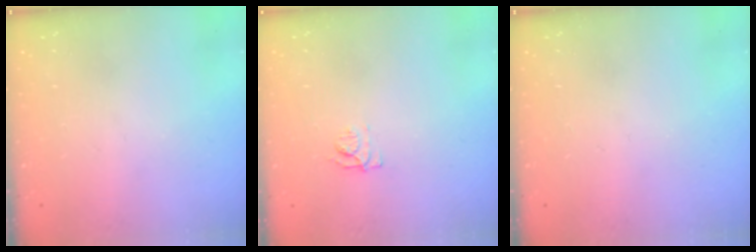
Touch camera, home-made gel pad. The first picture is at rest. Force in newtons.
{"total": 6.2, "press": 6.1, "slide": 0.7}
{"total": 0.0}